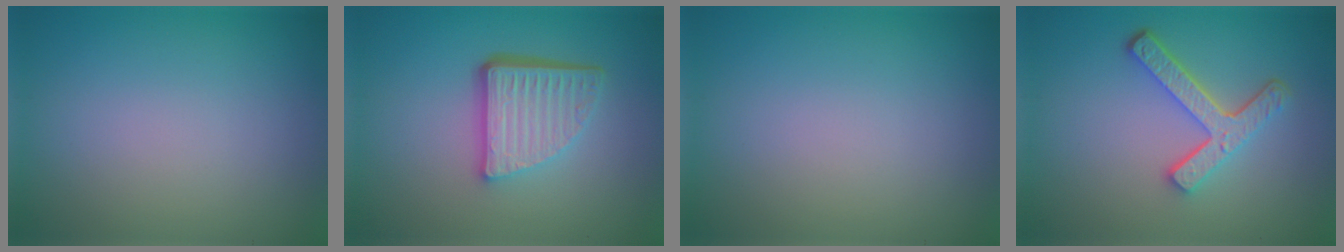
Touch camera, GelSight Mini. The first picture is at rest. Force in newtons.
{"total": 5.7, "press": 3.8, "slide": 4.2}
{"total": 0.0}
{"total": 4.4, "press": 3.3, "slide": 2.8}